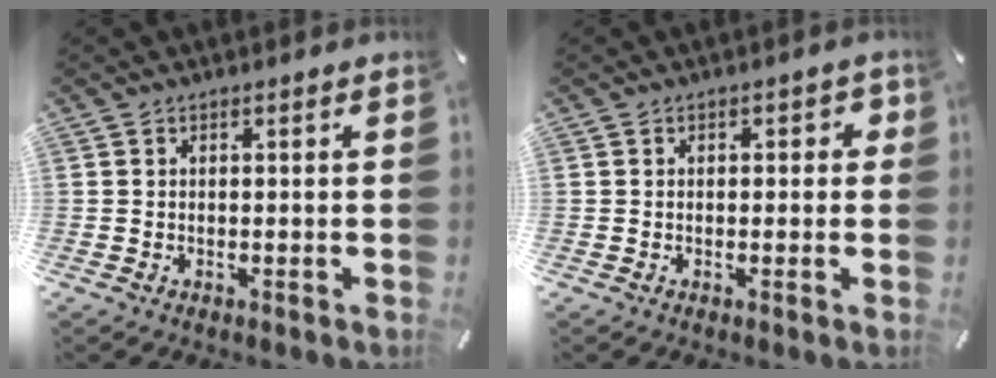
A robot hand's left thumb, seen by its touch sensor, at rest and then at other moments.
{"total": 1.7, "force": [0.0, 1.2, 1.2], "torque": [-0.016, 0.004, -0.004]}